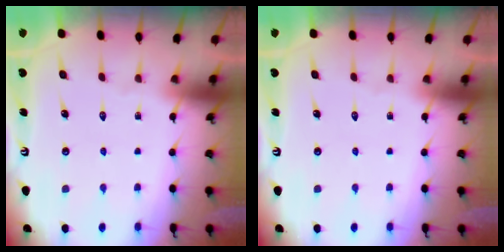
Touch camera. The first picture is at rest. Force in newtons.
{"total": 0.0}